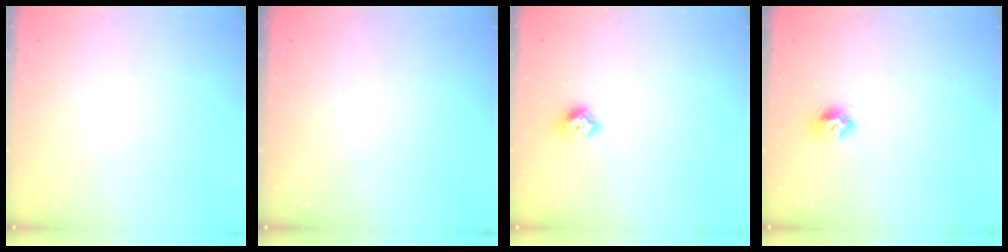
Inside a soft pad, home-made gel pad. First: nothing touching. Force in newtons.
{"total": 0.0}
{"total": 7.3, "press": 7.3, "slide": 0.3}
{"total": 8.4, "press": 8.3, "slide": 0.7}